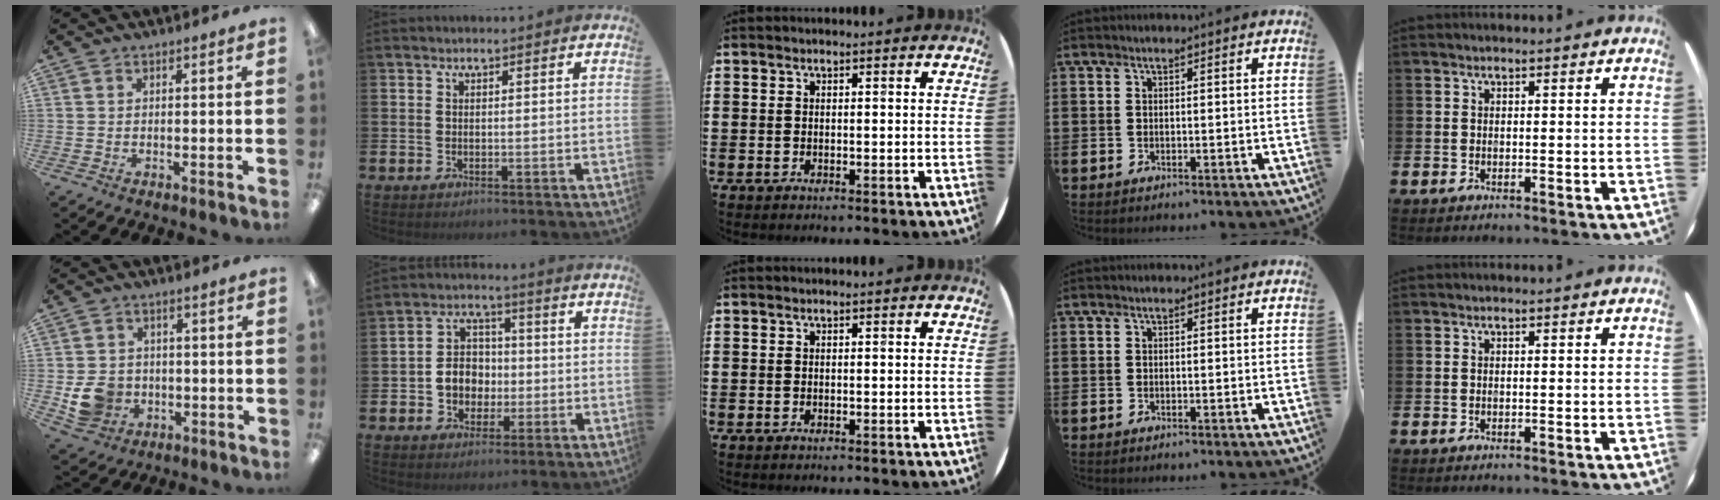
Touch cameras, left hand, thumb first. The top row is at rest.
{"thumb": {"total": 7.8, "force": [-1.6, 7.0, 3.0], "torque": [-0.068, 0.010, -0.025]}, "index": {"total": 5.4, "force": [-0.7, 4.9, 2.1], "torque": [-0.042, 0.010, -0.019]}}